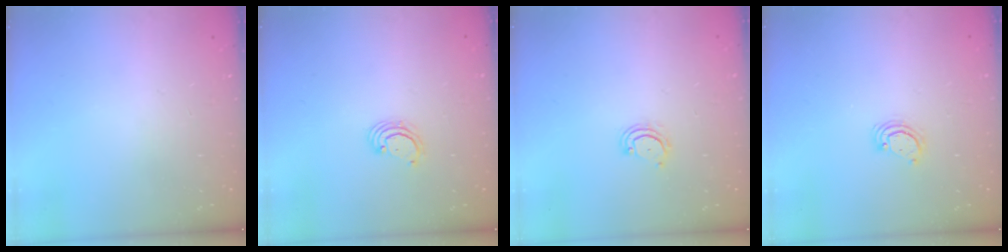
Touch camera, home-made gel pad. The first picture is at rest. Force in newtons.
{"total": 2.3, "press": 2.3, "slide": 0.1}
{"total": 3.9, "press": 3.9, "slide": 0.3}
{"total": 2.6, "press": 2.6, "slide": 0.3}